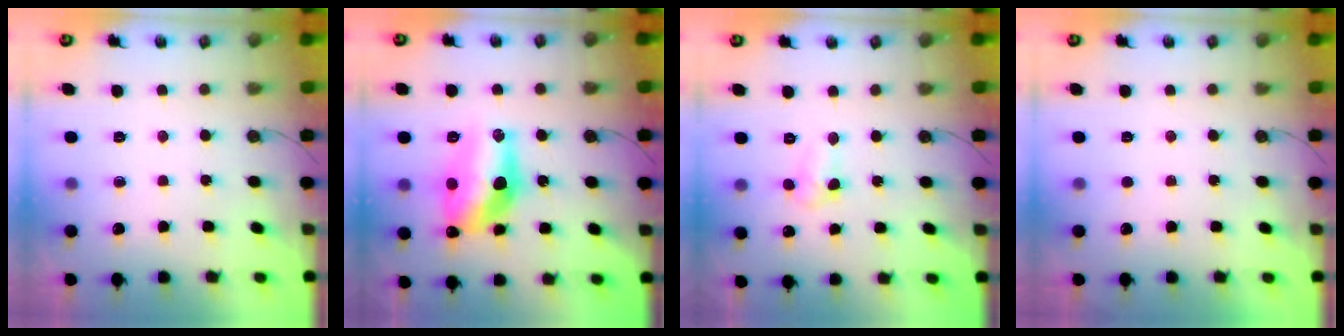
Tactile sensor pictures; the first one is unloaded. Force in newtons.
{"total": 16.2, "press": 15.5, "slide": 4.7}
{"total": 4.5, "press": 4.5, "slide": 0.6}
{"total": 0.0}